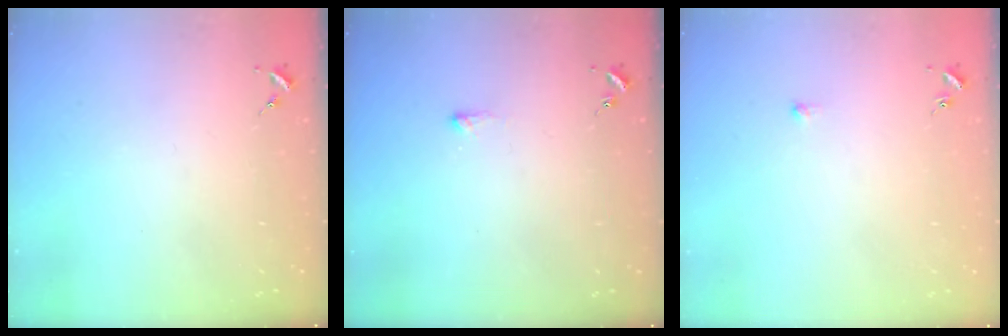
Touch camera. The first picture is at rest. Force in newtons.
{"total": 2.7, "press": 2.7, "slide": 0.5}
{"total": 3.5, "press": 3.5, "slide": 0.6}